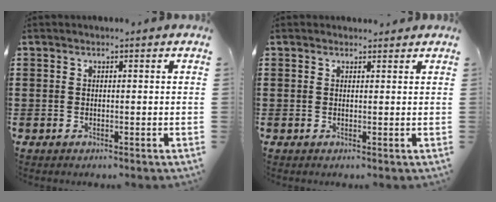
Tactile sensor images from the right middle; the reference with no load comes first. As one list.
[{"total": 0.9, "force": [0.8, 0.4, 0.0], "torque": [0.006, -0.001, 0.013]}]